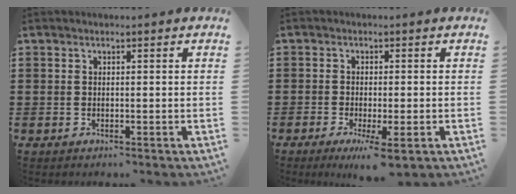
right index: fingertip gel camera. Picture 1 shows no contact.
{"total": 2.9, "force": [-1.8, 0.2, 2.3], "torque": [-0.045, -0.008, -0.031]}